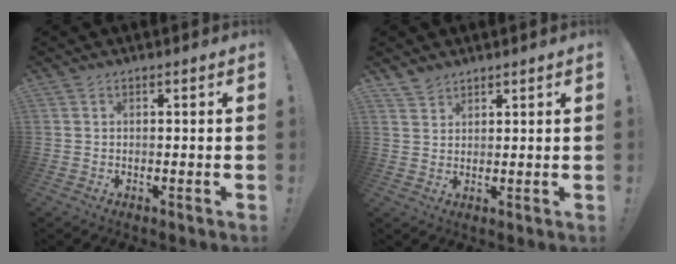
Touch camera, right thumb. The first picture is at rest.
{"total": 3.0, "force": [2.8, 1.1, 0.3], "torque": [-0.003, -0.021, 0.052]}